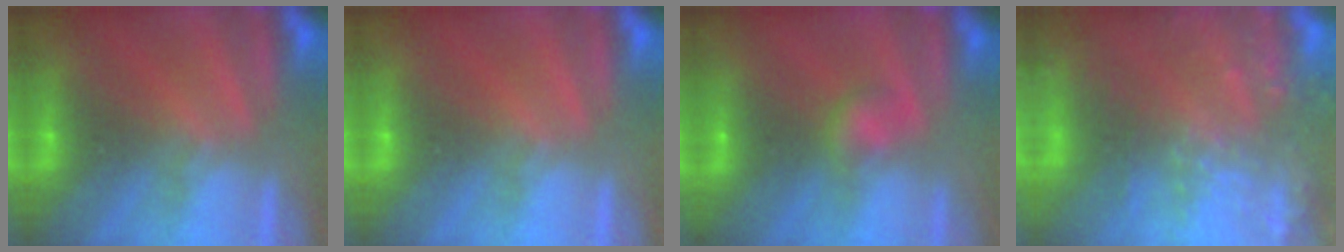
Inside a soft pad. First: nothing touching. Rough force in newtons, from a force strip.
{"total": 0.0}
{"total": 2.2}
{"total": 5.9}